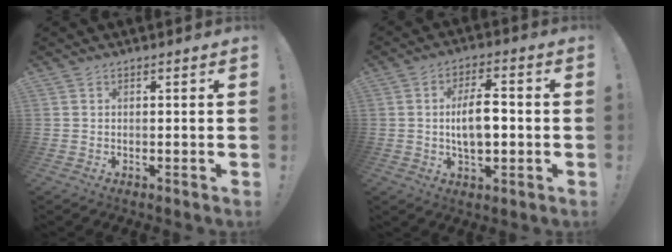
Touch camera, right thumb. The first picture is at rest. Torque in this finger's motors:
{"motor_torque": [0.23, -0.23, 0.44, 0.36, 0.07]}